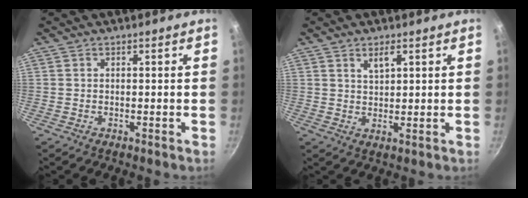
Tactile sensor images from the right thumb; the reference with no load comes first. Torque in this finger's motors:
{"motor_torque": [-0.31, 0.18, -0.29, 0.19, 0.09]}